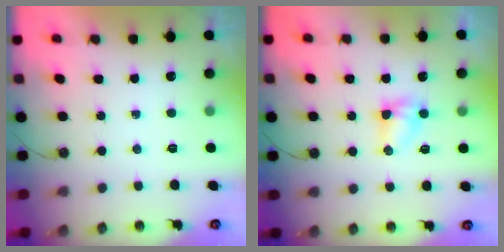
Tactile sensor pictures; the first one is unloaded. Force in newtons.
{"total": 4.5, "press": 4.1, "slide": 2.0}